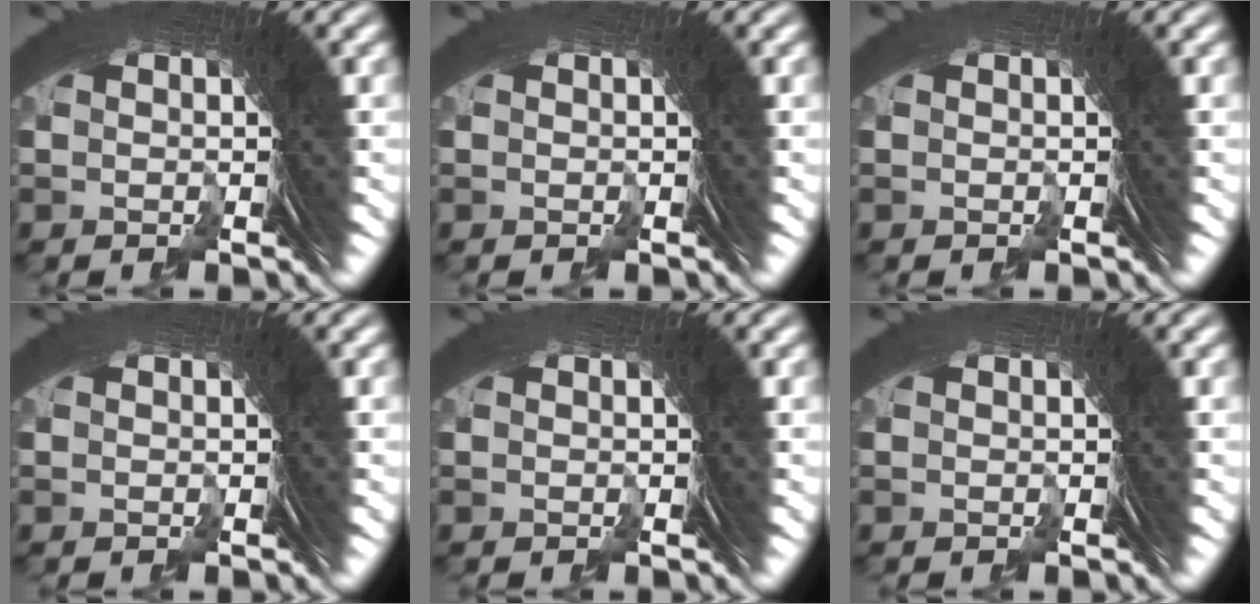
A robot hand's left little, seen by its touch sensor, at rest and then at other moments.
{"total": 0.0}
{"total": 0.0}
{"total": 0.0}
{"total": 0.0}
{"total": 0.0}